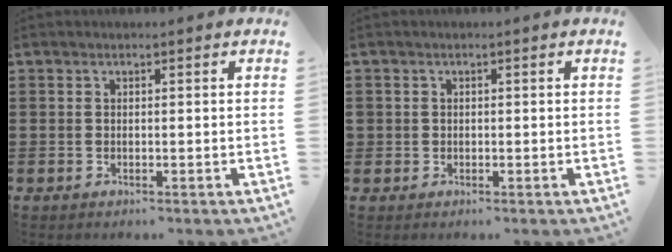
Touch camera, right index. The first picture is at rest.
{"total": 0.9, "force": [0.0, 0.9, 0.2], "torque": [-0.006, 0.004, -0.001]}